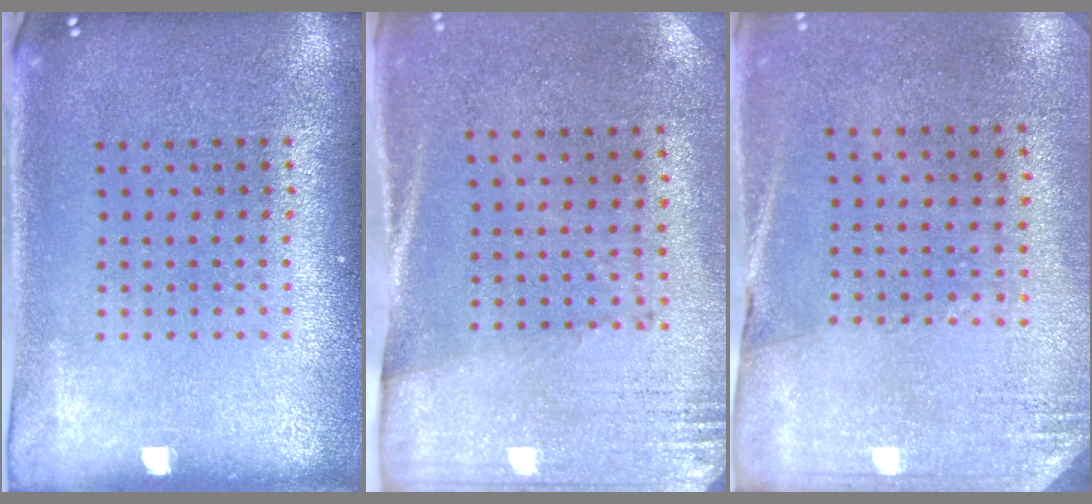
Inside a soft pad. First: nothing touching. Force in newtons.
{"total": 2.8, "press": 2.4, "slide": 1.4}
{"total": 2.6, "press": 2.3, "slide": 1.2}